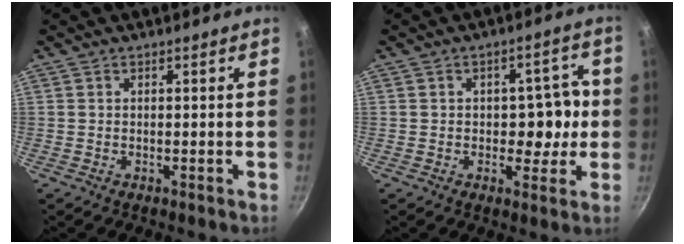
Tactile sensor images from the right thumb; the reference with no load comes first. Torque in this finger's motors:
{"motor_torque": [-0.42, 0.60, 0.11, 0.73, 0.12]}